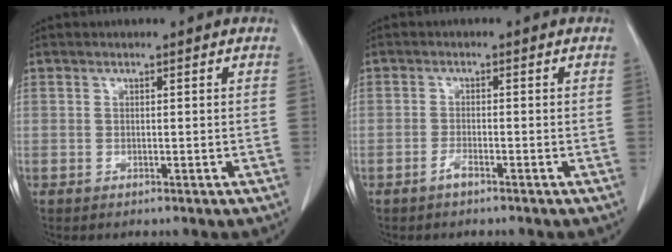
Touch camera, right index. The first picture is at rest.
{"total": 1.4, "force": [-1.0, 0.1, 0.9], "torque": [-0.017, 0.001, -0.019]}